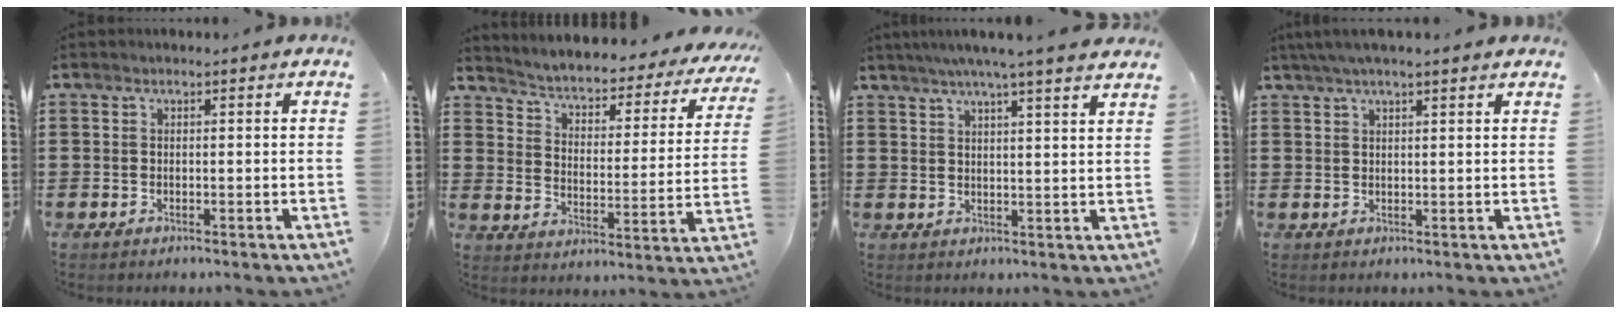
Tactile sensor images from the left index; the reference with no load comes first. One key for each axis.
{"total": 2.5, "fx": 2.4, "fy": 0.4, "fz": 0.7, "tx": -0.032, "ty": -0.031, "tz": 0.027}
{"total": 5.0, "fx": 4.2, "fy": -0.8, "fz": 2.6, "tx": -0.062, "ty": -0.012, "tz": 0.072}
{"total": 3.3, "fx": 2.6, "fy": 0.2, "fz": 2.1, "tx": -0.046, "ty": 0.005, "tz": 0.047}